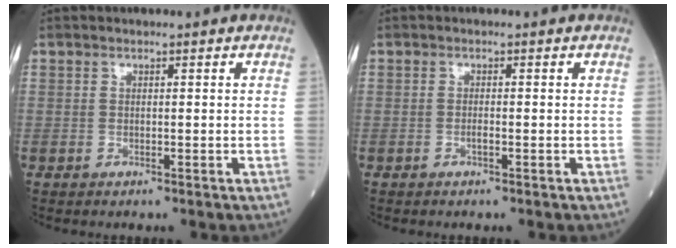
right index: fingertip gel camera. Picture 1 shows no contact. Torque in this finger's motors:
{"motor_torque": [0.43, -0.09, 0.19, 0.04]}